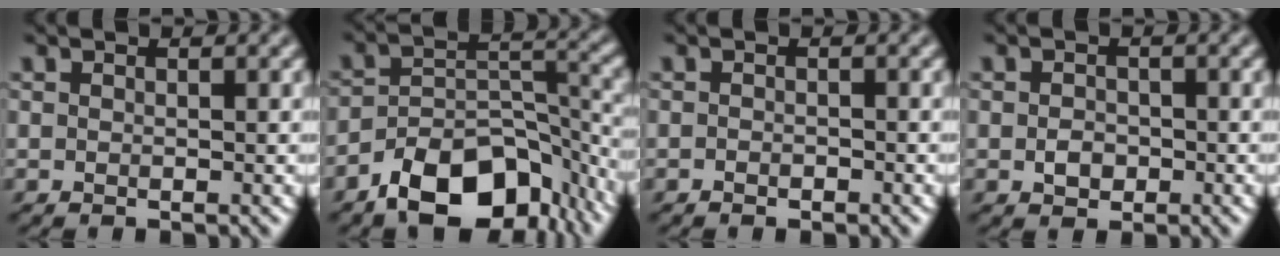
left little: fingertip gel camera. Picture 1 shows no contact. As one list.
[{"total": 11.2, "force": [-7.3, 5.7, 6.2], "torque": [-0.101, -0.001, -0.126]}, {"total": 0.7, "force": [-0.6, 0.3, 0.2], "torque": [-0.004, -0.001, -0.010]}, {"total": 1.7, "force": [-0.5, 1.3, 0.9], "torque": [-0.017, -0.002, -0.012]}]